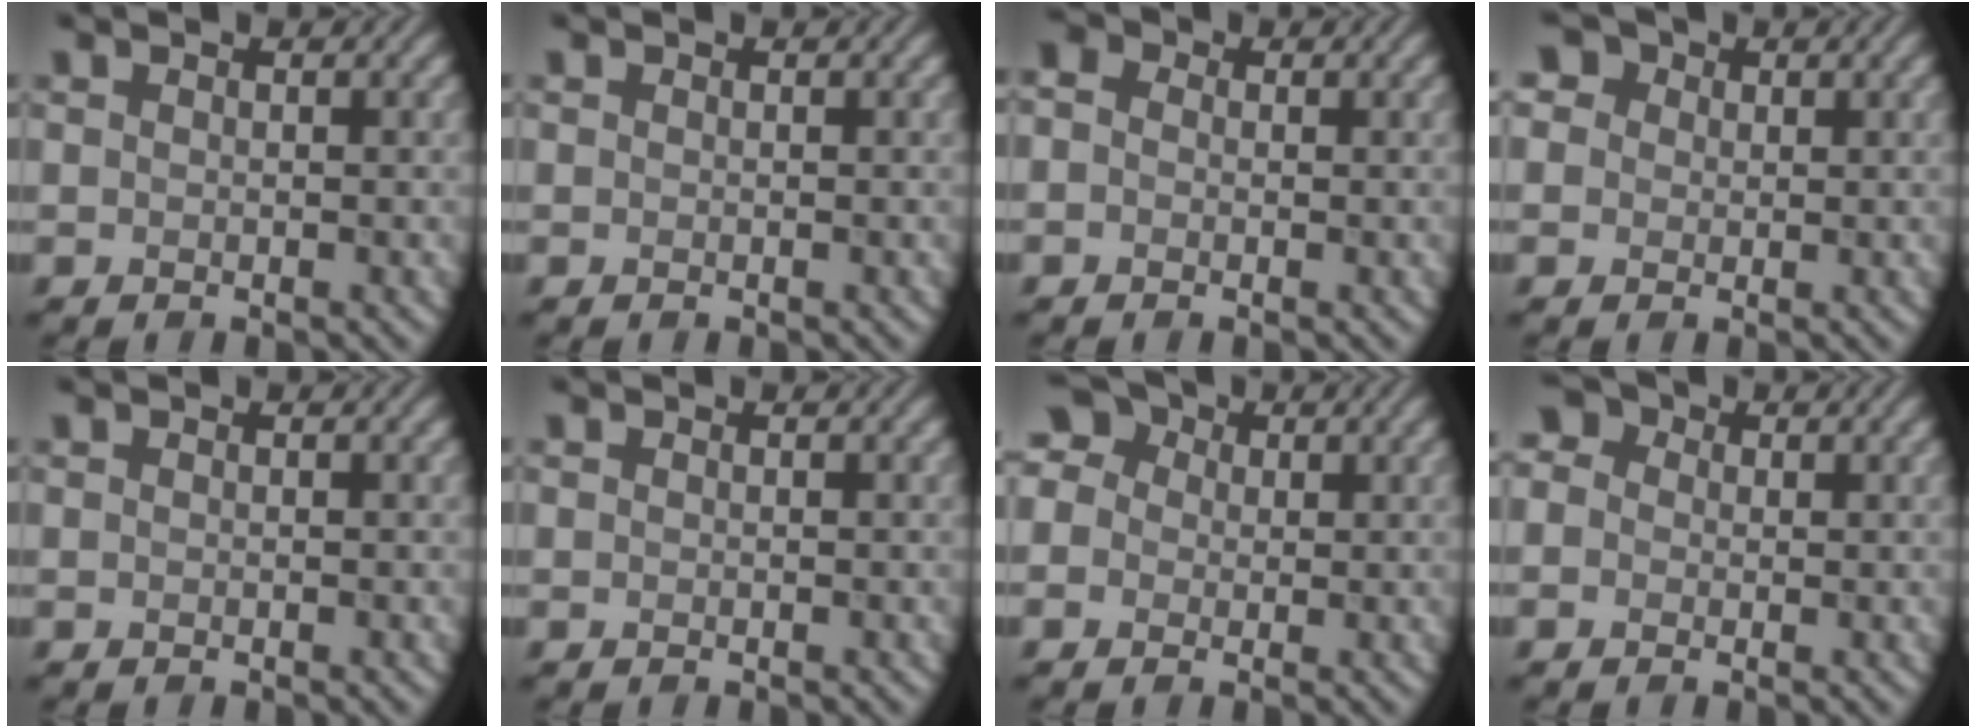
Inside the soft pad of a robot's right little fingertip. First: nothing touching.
{"total": 0.0}
{"total": 2.5, "force": [0.5, 2.0, 1.4], "torque": [-0.018, 0.007, -0.021]}
{"total": 4.6, "force": [2.2, 3.5, 2.1], "torque": [-0.041, 0.023, 0.013]}
{"total": 0.0}
{"total": 0.0}
{"total": 5.4, "force": [1.5, 4.5, 2.7], "torque": [-0.047, 0.034, -0.010]}
{"total": 3.7, "force": [1.1, 3.0, 1.8], "torque": [-0.026, 0.027, -0.017]}